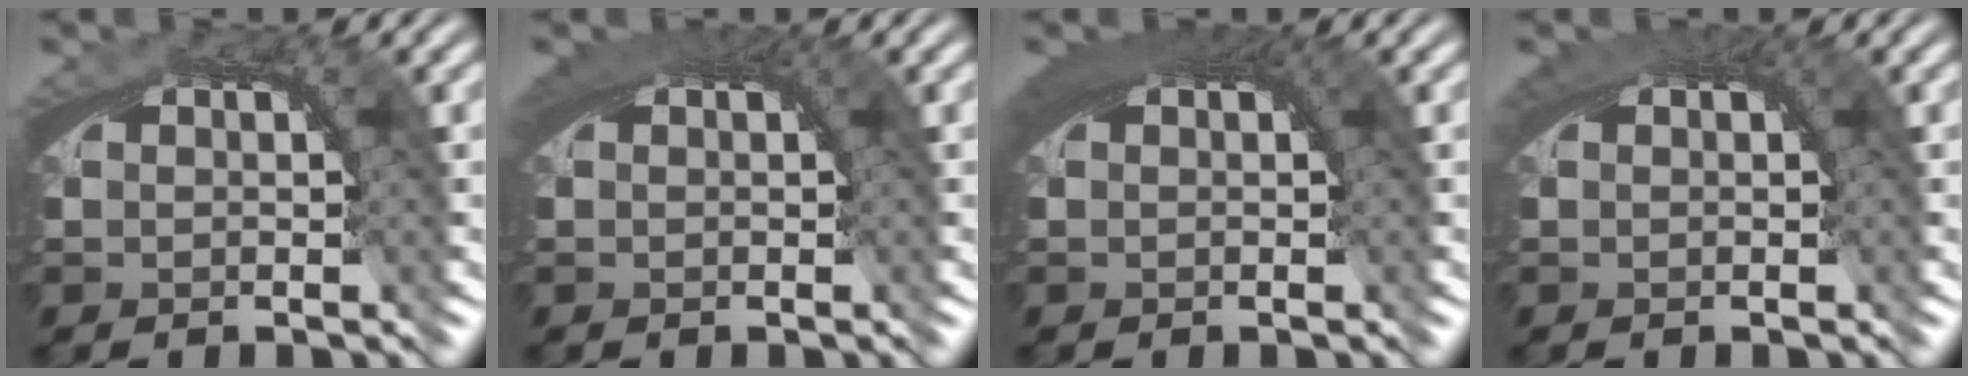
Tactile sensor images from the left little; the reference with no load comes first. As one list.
[{"total": 2.1, "force": [0.6, 1.3, 1.6], "torque": [-0.025, -0.004, 0.009]}, {"total": 3.1, "force": [0.8, 1.6, 2.6], "torque": [-0.041, -0.006, 0.015]}, {"total": 1.6, "force": [0.5, 1.0, 1.1], "torque": [-0.018, -0.005, 0.009]}]